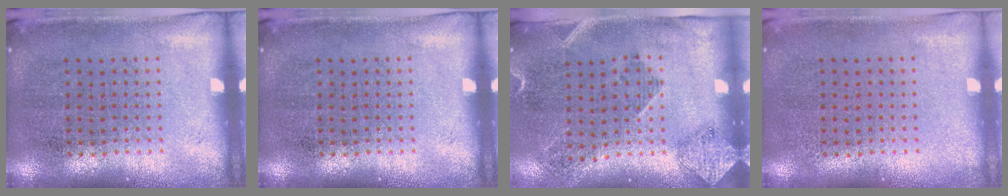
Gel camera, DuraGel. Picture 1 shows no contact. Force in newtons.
{"total": 0.0}
{"total": 1.8, "press": 1.4, "slide": 1.2}
{"total": 0.0}